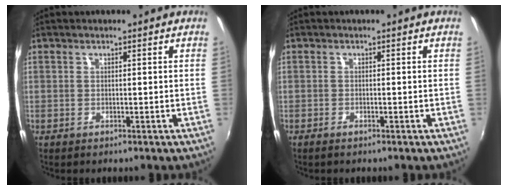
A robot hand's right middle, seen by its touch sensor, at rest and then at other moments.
{"total": 1.0, "force": [-0.8, 0.2, 0.5], "torque": [-0.011, -0.003, -0.017]}